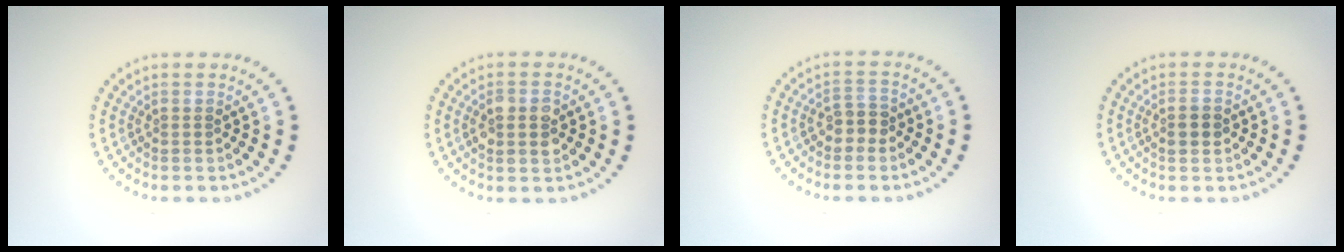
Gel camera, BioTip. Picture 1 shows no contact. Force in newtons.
{"total": 2.7, "press": 2.7, "slide": 0.2}
{"total": 1.9, "press": 1.7, "slide": 0.8}
{"total": 1.7, "press": 1.7, "slide": 0.2}